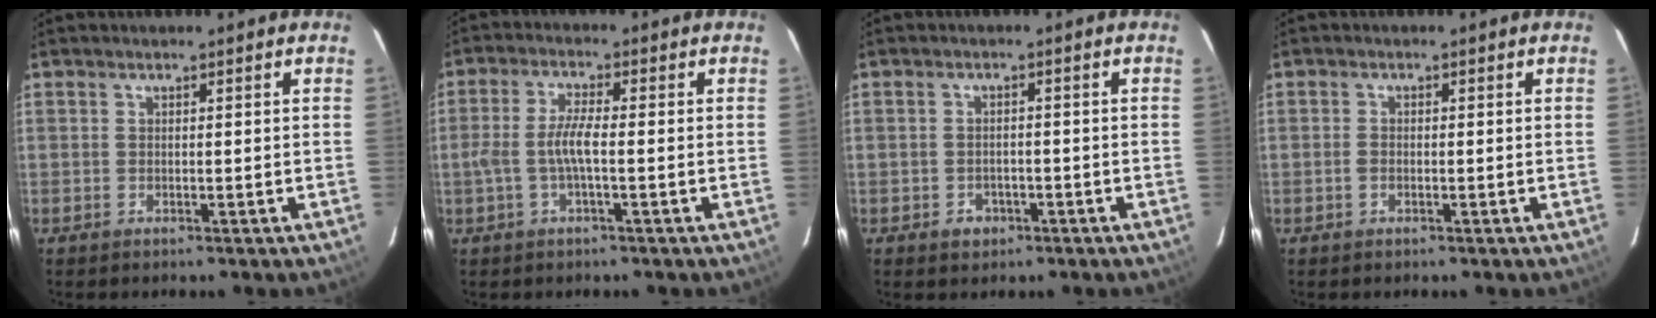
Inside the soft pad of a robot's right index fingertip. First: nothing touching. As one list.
[{"total": 5.2, "force": [-1.2, 0.7, 5.0], "torque": [-0.107, 0.004, -0.021]}, {"total": 3.0, "force": [-1.6, 2.4, 0.8], "torque": [-0.022, 0.005, -0.019]}, {"total": 1.2, "force": [-0.5, 0.9, 0.7], "torque": [-0.016, 0.000, -0.010]}]